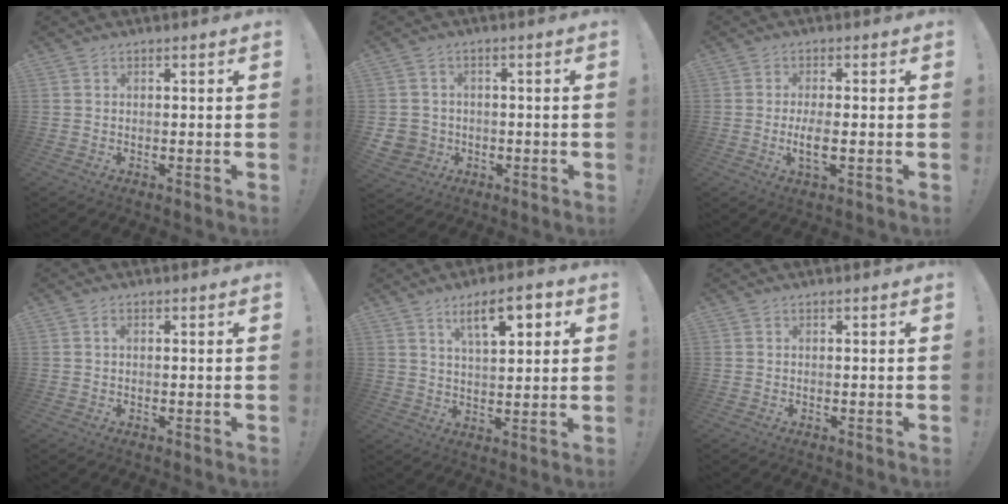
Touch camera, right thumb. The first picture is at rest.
{"total": 5.2, "force": [-1.0, 4.9, 1.6], "torque": [-0.036, 0.005, -0.018]}
{"total": 5.4, "force": [-1.1, 1.5, 5.0], "torque": [-0.101, -0.010, -0.021]}
{"total": 0.8, "force": [0.0, 0.5, 0.7], "torque": [-0.014, 0.003, -0.001]}
{"total": 10.5, "force": [5.0, 3.7, 8.5], "torque": [-0.125, -0.013, 0.081]}
{"total": 0.0}